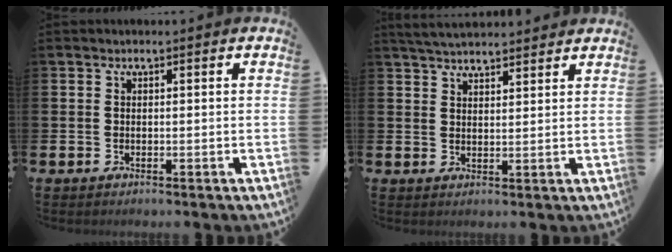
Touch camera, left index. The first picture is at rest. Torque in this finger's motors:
{"motor_torque": [0.50, -0.81, 0.05, 0.13]}